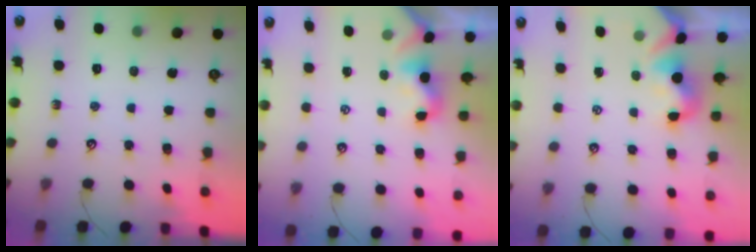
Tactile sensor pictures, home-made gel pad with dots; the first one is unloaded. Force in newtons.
{"total": 1.8, "press": 1.8, "slide": 0.5}
{"total": 0.7, "press": 0.2, "slide": 0.7}